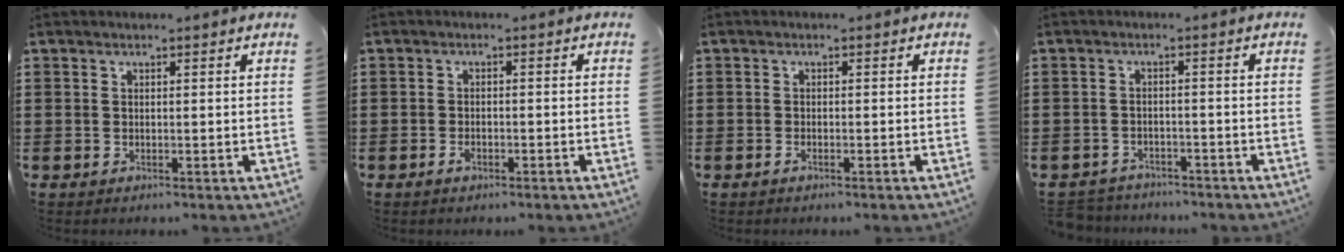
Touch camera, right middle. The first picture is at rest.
{"total": 1.6, "force": [-1.0, 0.6, 1.1], "torque": [-0.030, -0.004, -0.021]}
{"total": 0.8, "force": [-0.5, 0.1, 0.6], "torque": [-0.013, -0.003, -0.009]}
{"total": 2.6, "force": [-2.6, 0.5, -0.3], "torque": [-0.004, 0.000, -0.058]}